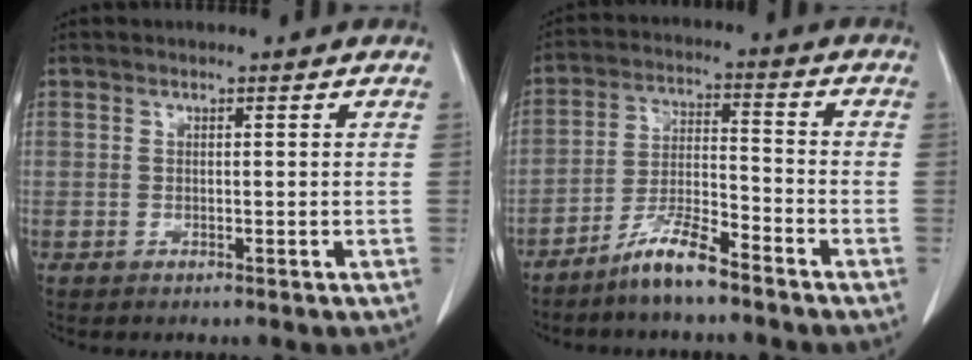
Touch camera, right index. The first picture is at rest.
{"total": 7.7, "force": [-6.0, 0.9, 4.6], "torque": [-0.094, -0.007, -0.118]}